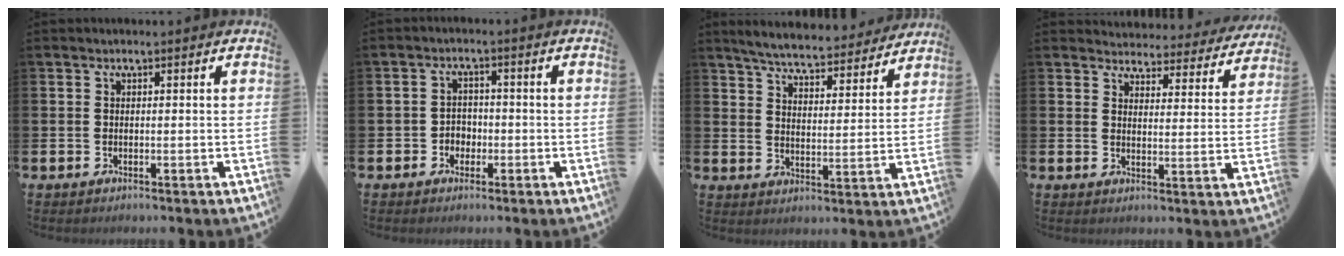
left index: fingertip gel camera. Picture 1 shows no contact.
{"total": 2.5, "force": [-1.1, 2.1, 0.7], "torque": [-0.013, 0.004, -0.029]}
{"total": 6.0, "force": [5.8, 0.7, 1.3], "torque": [-0.042, -0.042, 0.098]}
{"total": 3.8, "force": [3.6, 0.9, 0.1], "torque": [-0.005, -0.035, 0.058]}